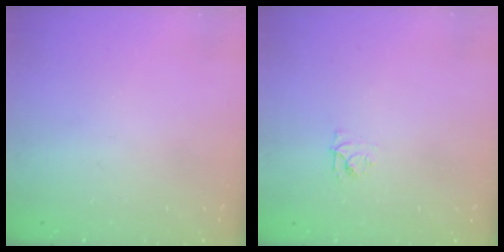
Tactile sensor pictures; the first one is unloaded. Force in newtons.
{"total": 4.4, "press": 4.3, "slide": 0.5}